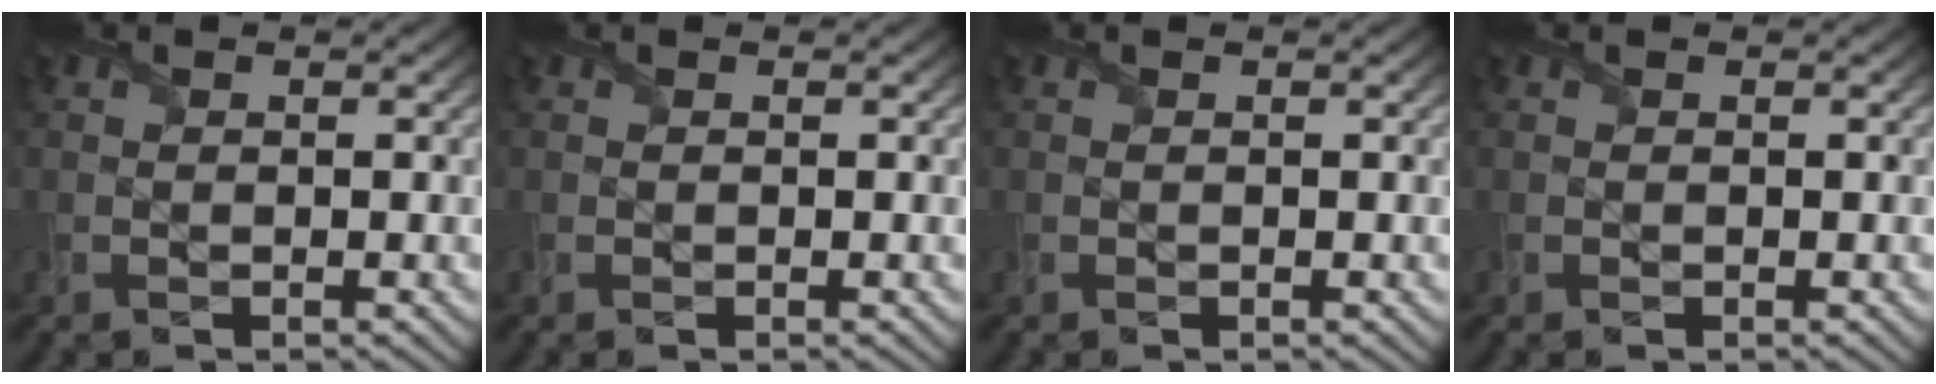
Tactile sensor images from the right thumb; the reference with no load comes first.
{"total": 0.0}
{"total": 0.0}
{"total": 0.0}